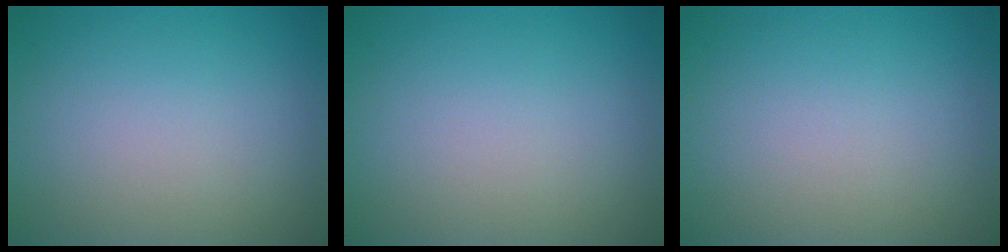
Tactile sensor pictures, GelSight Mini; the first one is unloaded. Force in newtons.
{"total": 0.0}
{"total": 0.0}